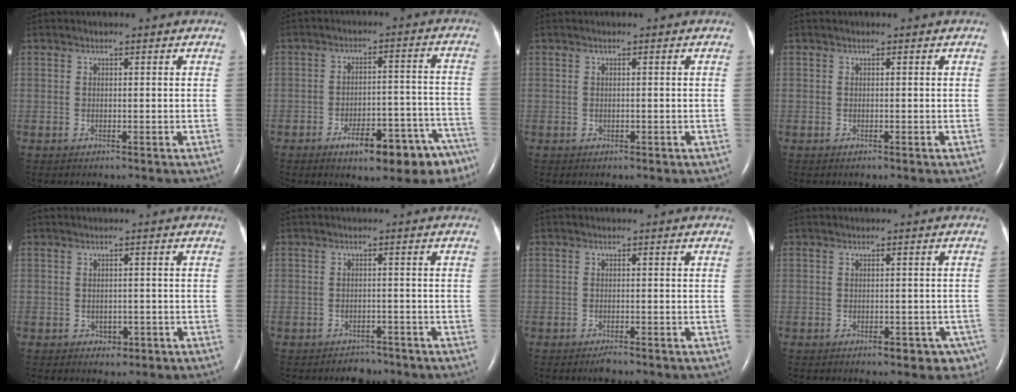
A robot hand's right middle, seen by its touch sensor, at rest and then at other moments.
{"total": 13.4, "force": [-9.5, 4.4, 8.5], "torque": [-0.076, 0.044, -0.129]}
{"total": 0.0}
{"total": 0.0}
{"total": 1.8, "force": [-0.7, 1.5, 0.8], "torque": [-0.013, 0.003, -0.001]}
{"total": 2.3, "force": [-2.0, 1.1, -0.1], "torque": [-0.007, 0.003, -0.027]}
{"total": 1.3, "force": [-1.0, 0.2, 0.7], "torque": [-0.017, -0.003, -0.015]}
{"total": 4.8, "force": [-3.0, 2.7, 2.6], "torque": [-0.014, 0.006, -0.036]}